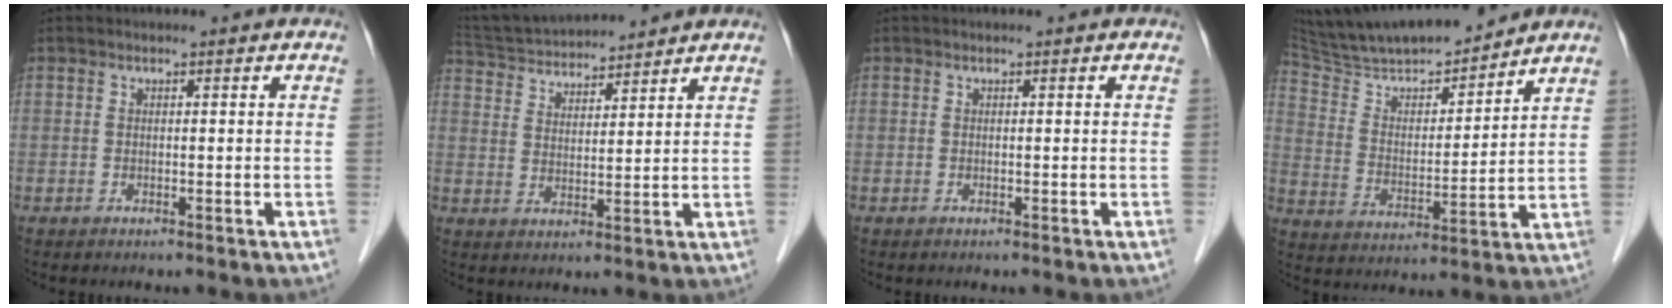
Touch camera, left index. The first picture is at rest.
{"total": 12.1, "force": [11.4, 1.7, 3.5], "torque": [-0.071, 0.031, 0.198]}
{"total": 0.0}
{"total": 17.2, "force": [15.8, 1.9, 6.7], "torque": [-0.121, 0.004, 0.276]}